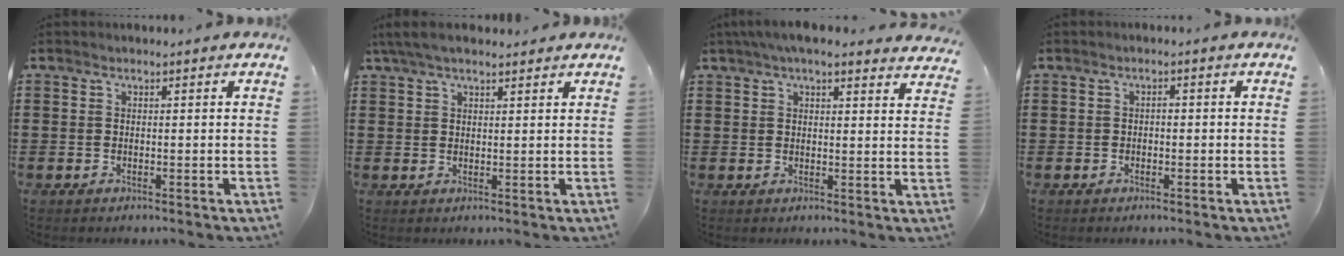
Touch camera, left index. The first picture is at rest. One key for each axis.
{"total": 4.0, "fx": 2.8, "fy": 1.0, "fz": 2.7, "tx": -0.057, "ty": 0.004, "tz": 0.052}
{"total": 4.9, "fx": 4.1, "fy": 0.7, "fz": 2.6, "tx": -0.061, "ty": -0.003, "tz": 0.076}
{"total": 1.0, "fx": -0.3, "fy": 0.6, "fz": 0.8, "tx": -0.017, "ty": 0.001, "tz": -0.006}